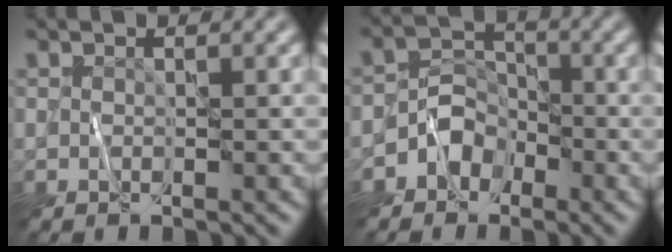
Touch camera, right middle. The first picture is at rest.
{"total": 2.9, "force": [-1.5, 2.3, 0.8], "torque": [-0.004, 0.005, -0.032]}